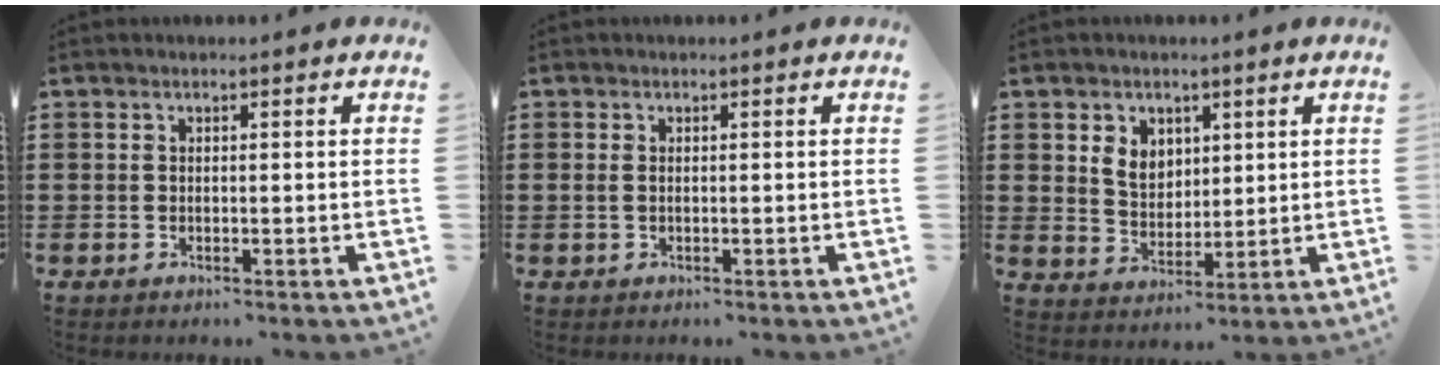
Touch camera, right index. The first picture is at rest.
{"total": 0.8, "force": [0.0, 0.4, 0.7], "torque": [-0.017, 0.003, -0.001]}
{"total": 4.8, "force": [2.1, 3.9, 1.9], "torque": [-0.045, 0.010, 0.038]}